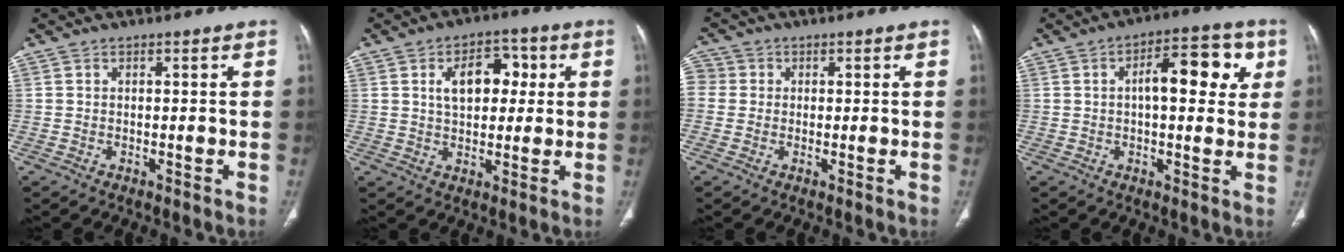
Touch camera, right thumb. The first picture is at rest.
{"total": 9.3, "force": [2.2, 5.9, 6.8], "torque": [-0.071, 0.010, 0.032]}
{"total": 5.3, "force": [0.4, 5.0, 1.8], "torque": [-0.039, 0.017, 0.005]}
{"total": 11.7, "force": [2.6, 5.4, 10.1], "torque": [-0.110, 0.017, 0.031]}